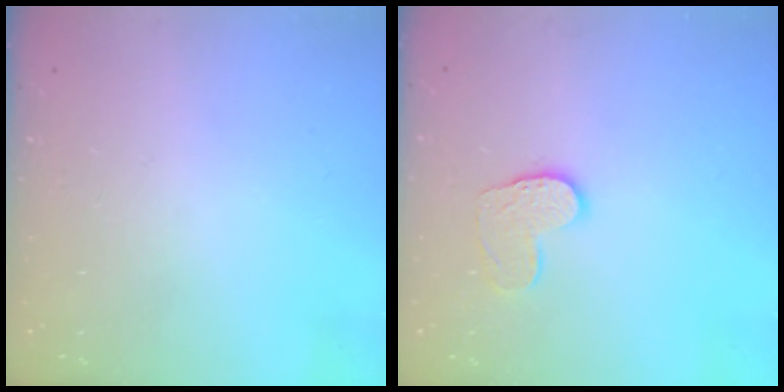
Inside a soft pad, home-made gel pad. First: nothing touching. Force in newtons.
{"total": 8.8, "press": 8.8, "slide": 0.7}